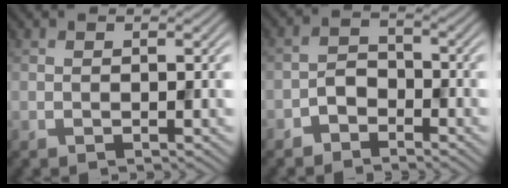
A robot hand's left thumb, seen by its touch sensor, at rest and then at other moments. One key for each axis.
{"total": 3.1, "fx": -2.1, "fy": 1.9, "fz": 1.2, "tx": -0.022, "ty": 0.009, "tz": -0.052}